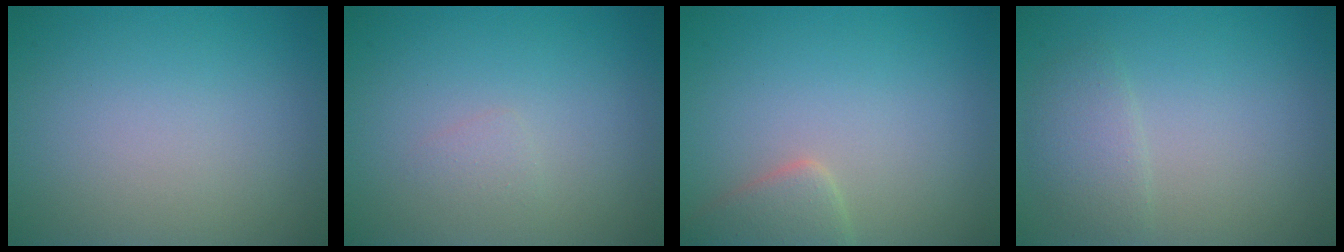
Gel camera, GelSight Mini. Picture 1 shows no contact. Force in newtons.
{"total": 0.7, "press": 0.7, "slide": 0.0}
{"total": 2.5, "press": 2.5, "slide": 0.3}
{"total": 1.9, "press": 1.9, "slide": 0.1}